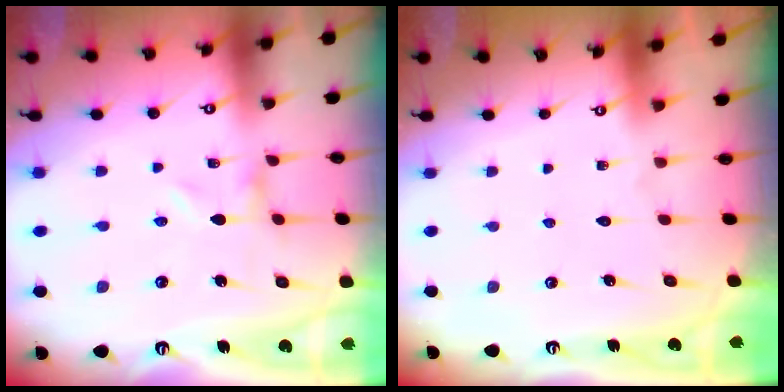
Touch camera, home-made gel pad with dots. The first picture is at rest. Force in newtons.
{"total": 1.8, "press": 1.8, "slide": 0.1}